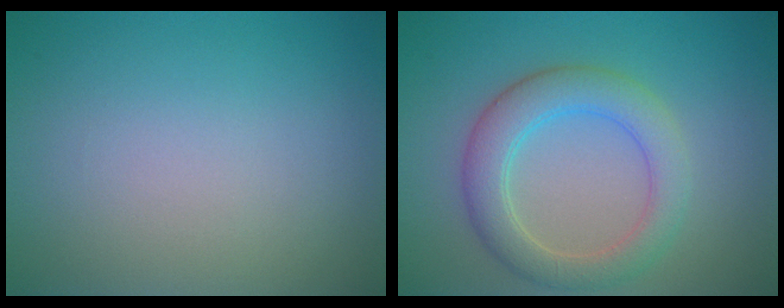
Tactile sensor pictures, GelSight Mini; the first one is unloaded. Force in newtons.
{"total": 4.7, "press": 4.7, "slide": 0.1}